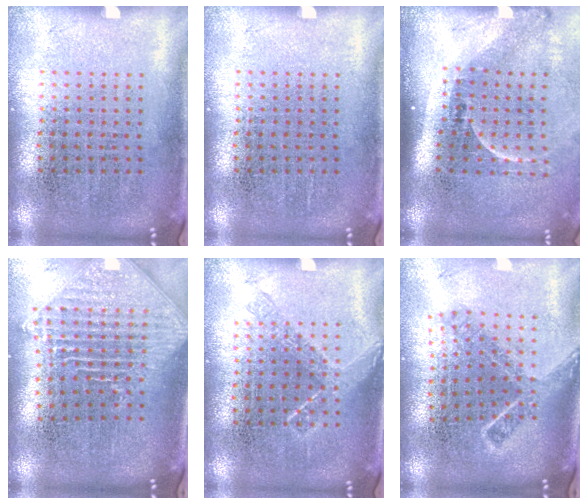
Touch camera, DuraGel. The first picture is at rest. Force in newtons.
{"total": 0.0}
{"total": 2.2, "press": 1.6, "slide": 1.6}
{"total": 2.3, "press": 1.8, "slide": 1.4}
{"total": 0.9, "press": 0.8, "slide": 0.3}
{"total": 1.8, "press": 1.3, "slide": 1.2}